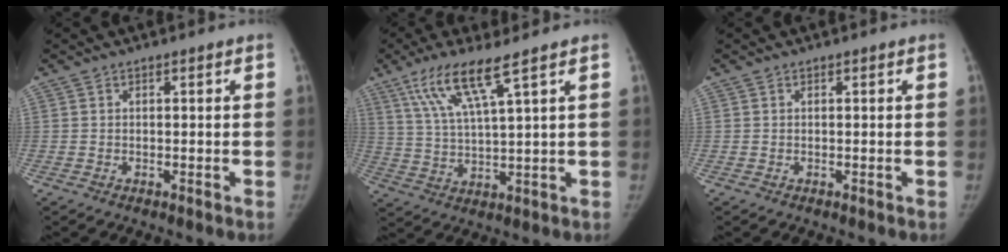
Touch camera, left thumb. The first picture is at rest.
{"total": 10.1, "force": [5.9, 0.8, 8.2], "torque": [-0.172, -0.020, 0.122]}
{"total": 0.0}